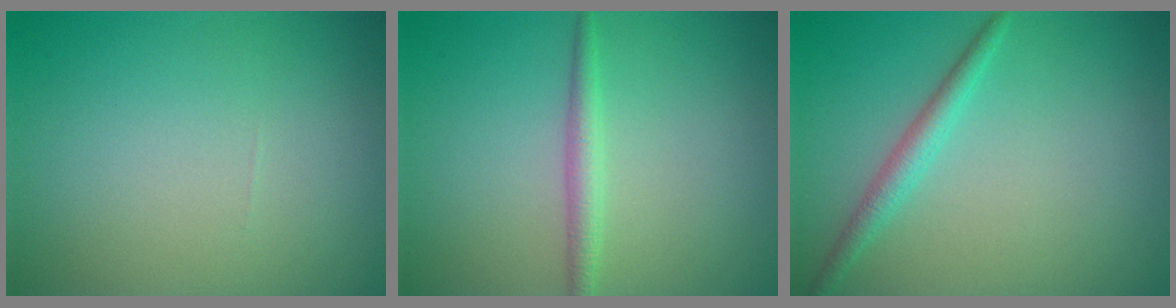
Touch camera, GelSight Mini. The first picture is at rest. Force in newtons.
{"total": 1.8, "press": 1.8, "slide": 0.0}
{"total": 2.0, "press": 2.0, "slide": 0.1}